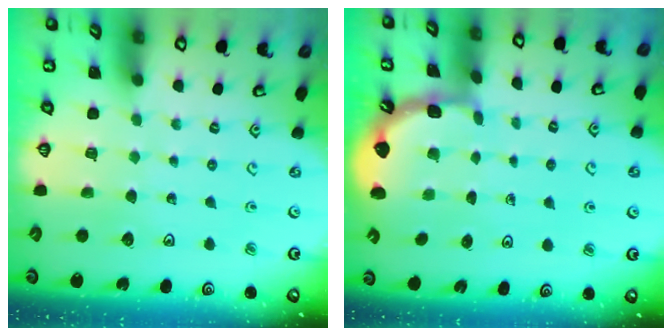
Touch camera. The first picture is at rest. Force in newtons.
{"total": 2.0, "press": 2.0, "slide": 0.2}